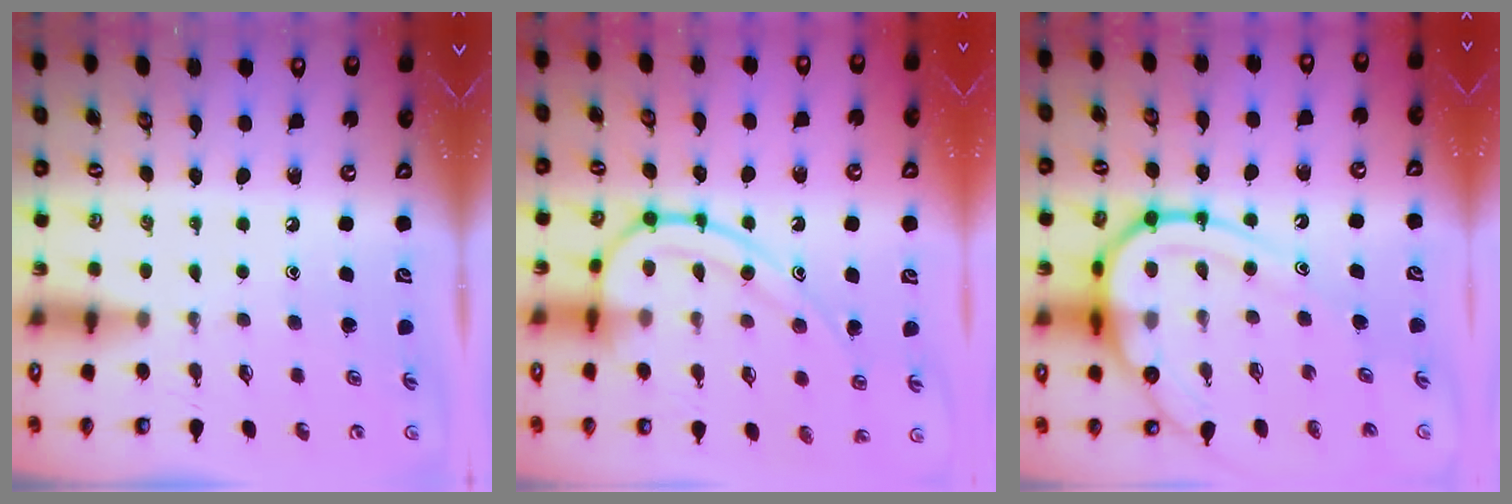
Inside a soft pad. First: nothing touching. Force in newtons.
{"total": 13.2, "press": 13.2, "slide": 0.3}
{"total": 16.1, "press": 16.0, "slide": 1.5}